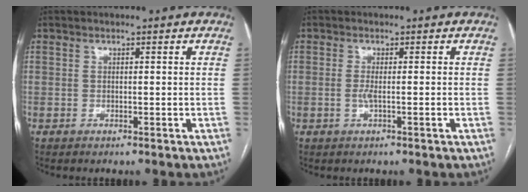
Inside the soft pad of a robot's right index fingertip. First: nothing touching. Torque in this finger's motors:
{"motor_torque": [-0.05, -0.02, -0.05, 0.01]}